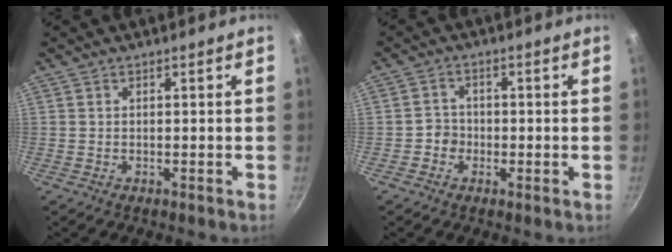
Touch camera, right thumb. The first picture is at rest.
{"total": 2.8, "force": [-0.9, 2.6, 0.7], "torque": [0.010, 0.011, -0.022]}